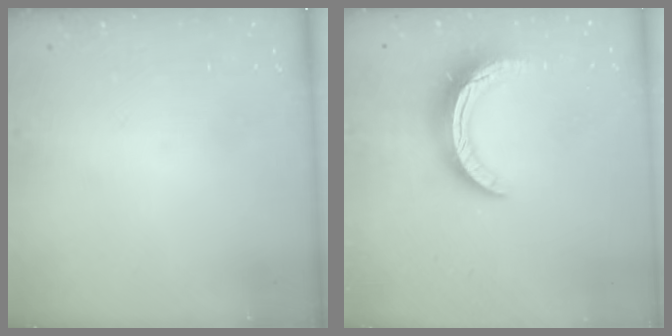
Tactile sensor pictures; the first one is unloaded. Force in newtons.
{"total": 12.2, "press": 12.1, "slide": 0.9}